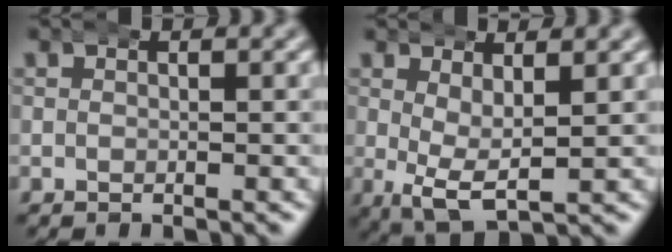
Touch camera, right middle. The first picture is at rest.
{"total": 4.5, "force": [-0.8, 2.2, 3.8], "torque": [-0.079, -0.032, 0.007]}